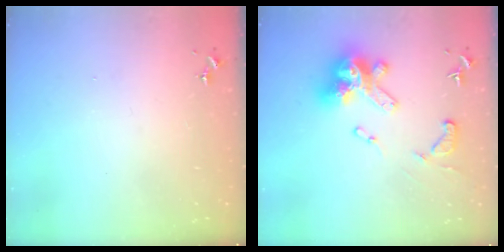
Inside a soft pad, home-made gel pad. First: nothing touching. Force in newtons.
{"total": 18.2, "press": 18.2, "slide": 1.7}